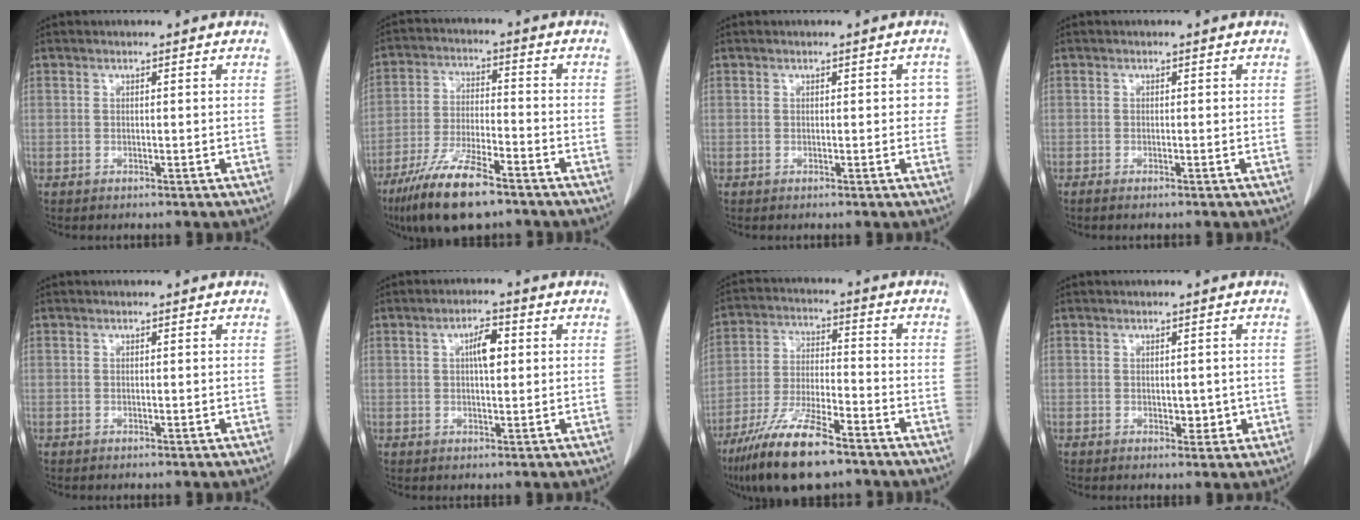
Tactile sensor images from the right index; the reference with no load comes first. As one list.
[{"total": 12.2, "force": [-8.5, 2.6, 8.4], "torque": [-0.162, -0.023, -0.153]}, {"total": 2.2, "force": [0.3, 1.4, 1.7], "torque": [-0.008, 0.017, 0.002]}, {"total": 0.8, "force": [-0.6, 0.1, 0.4], "torque": [-0.010, -0.002, -0.010]}, {"total": 0.0}, {"total": 4.0, "force": [0.9, 1.3, 3.7], "torque": [-0.062, 0.006, 0.014]}, {"total": 13.7, "force": [-9.7, 2.8, 9.2], "torque": [-0.181, -0.026, -0.174]}, {"total": 2.4, "force": [-0.2, 1.5, 1.8], "torque": [-0.018, -0.002, 0.003]}]